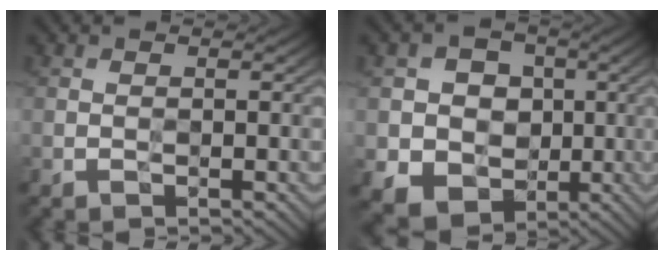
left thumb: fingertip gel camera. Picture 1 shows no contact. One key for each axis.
{"total": 8.1, "fx": -0.3, "fy": 7.3, "fz": 3.5, "tx": -0.081, "ty": -0.008, "tz": -0.019}